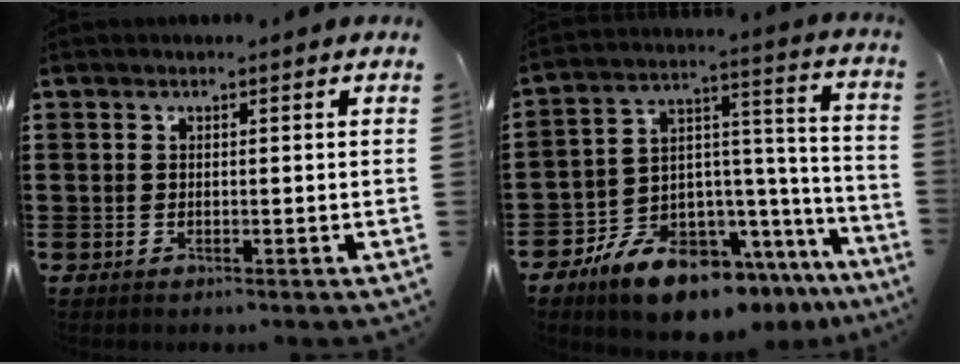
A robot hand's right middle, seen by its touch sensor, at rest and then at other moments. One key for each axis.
{"total": 12.2, "fx": -10.7, "fy": 4.2, "fz": 4.1, "tx": -0.085, "ty": 0.026, "tz": -0.200}